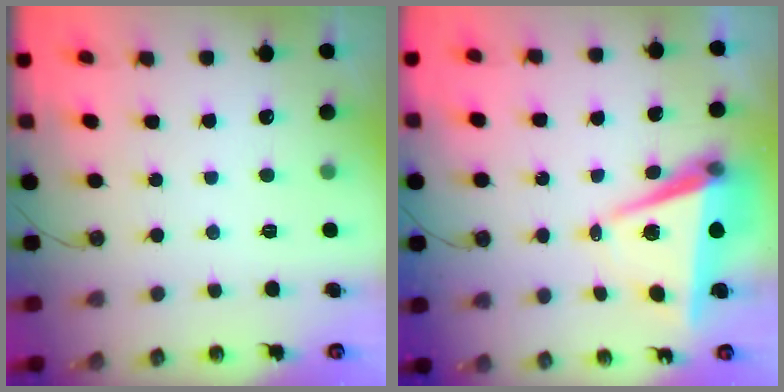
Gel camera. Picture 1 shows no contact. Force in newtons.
{"total": 7.9, "press": 6.7, "slide": 4.2}